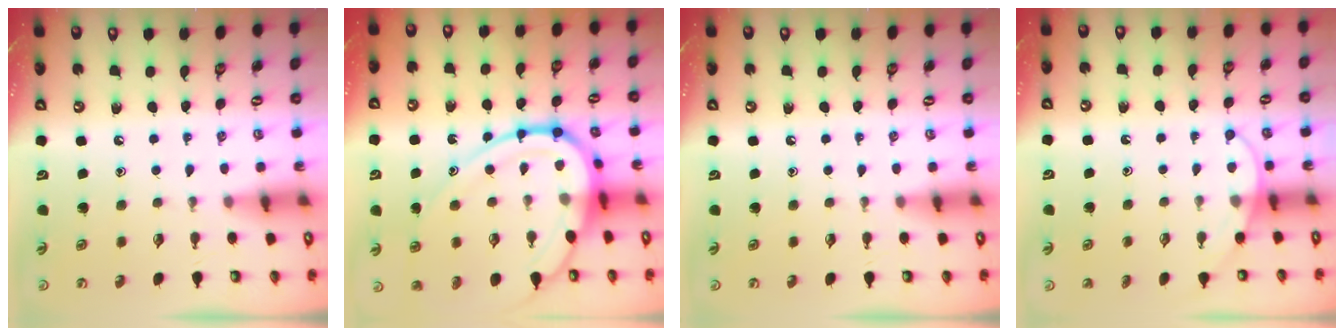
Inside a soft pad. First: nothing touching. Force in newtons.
{"total": 17.7, "press": 17.7, "slide": 1.1}
{"total": 0.0}
{"total": 7.2, "press": 7.1, "slide": 0.7}